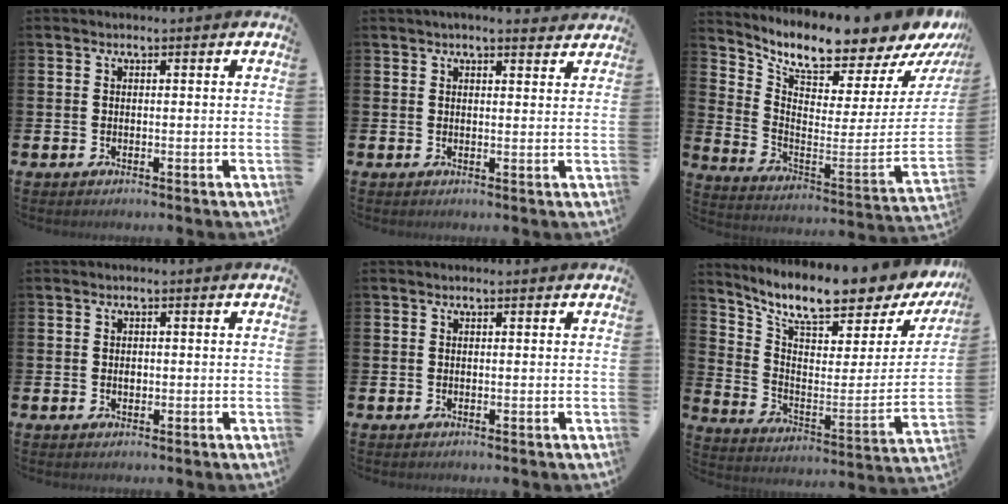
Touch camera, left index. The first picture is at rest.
{"total": 2.5, "force": [2.3, 0.3, 0.7], "torque": [-0.009, -0.009, 0.040]}
{"total": 7.2, "force": [6.8, 0.9, 2.3], "torque": [-0.065, -0.088, 0.105]}
{"total": 1.0, "force": [-0.1, 0.7, 0.7], "torque": [-0.005, 0.002, -0.004]}
{"total": 0.0}
{"total": 9.2, "force": [7.8, 1.8, 4.5], "torque": [-0.111, -0.065, 0.128]}